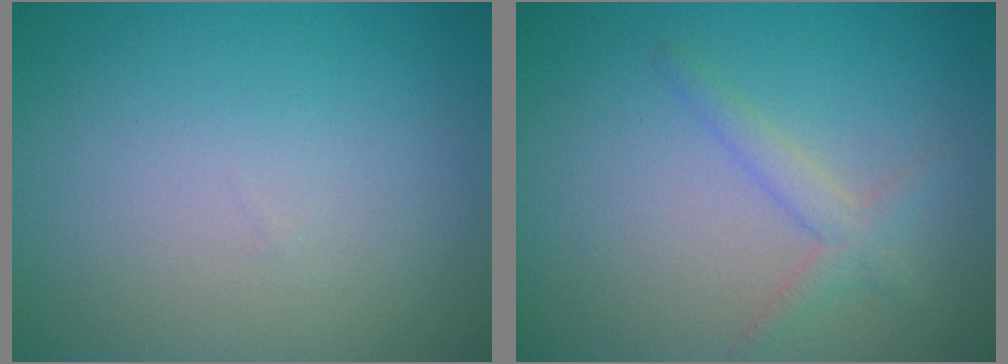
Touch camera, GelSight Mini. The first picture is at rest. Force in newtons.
{"total": 2.0, "press": 2.0, "slide": 0.2}